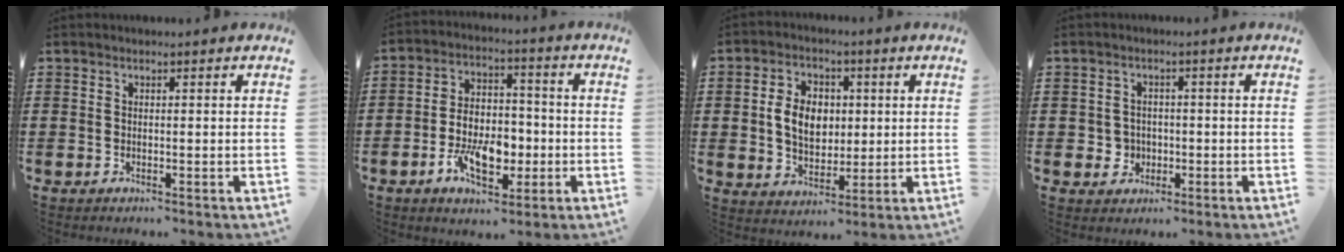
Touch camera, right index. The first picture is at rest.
{"total": 9.0, "force": [-2.9, 5.2, 6.7], "torque": [-0.116, 0.001, -0.052]}
{"total": 7.1, "force": [0.6, 5.2, 4.8], "torque": [-0.105, 0.005, 0.001]}
{"total": 2.7, "force": [-0.5, 2.5, 0.9], "torque": [-0.028, 0.002, -0.013]}